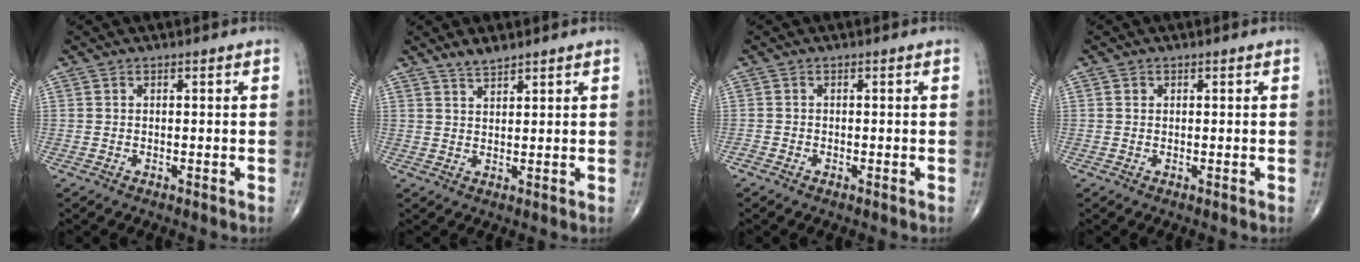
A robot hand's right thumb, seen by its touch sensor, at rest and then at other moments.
{"total": 2.7, "force": [2.4, 0.6, 1.1], "torque": [-0.016, -0.010, 0.046]}
{"total": 0.7, "force": [-0.5, 0.5, 0.3], "torque": [-0.004, 0.000, -0.011]}
{"total": 0.6, "force": [0.2, 0.5, 0.1], "torque": [0.001, 0.001, 0.003]}